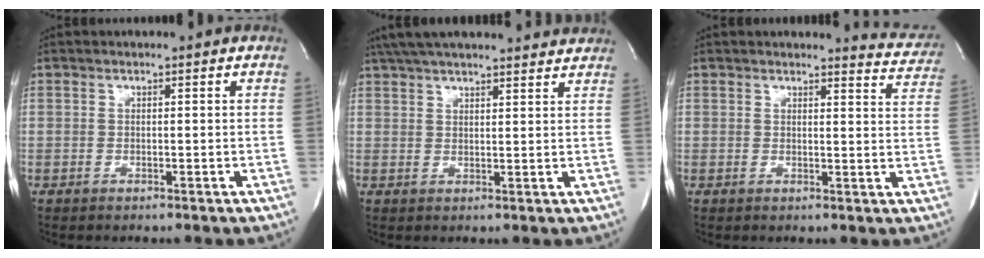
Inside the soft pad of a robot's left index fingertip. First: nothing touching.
{"total": 20.0, "force": [18.0, 2.7, 8.1], "torque": [-0.136, 0.046, 0.248]}
{"total": 6.3, "force": [6.3, 0.8, 0.0], "torque": [0.006, -0.042, 0.046]}